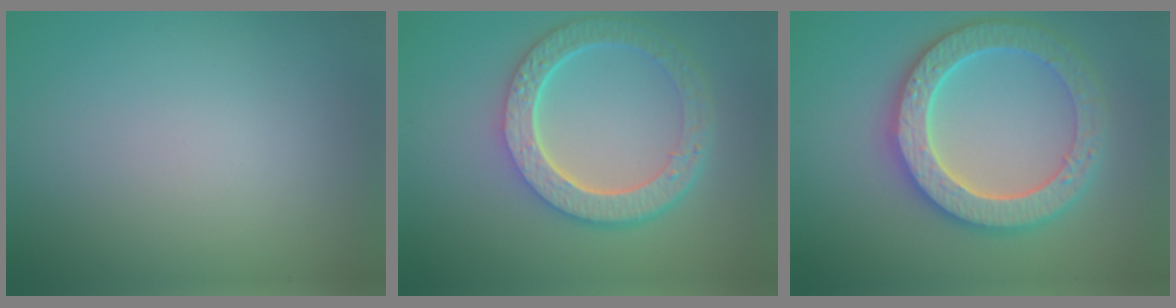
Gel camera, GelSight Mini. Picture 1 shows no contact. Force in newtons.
{"total": 6.2, "press": 4.7, "slide": 4.1}
{"total": 6.4, "press": 6.2, "slide": 1.3}